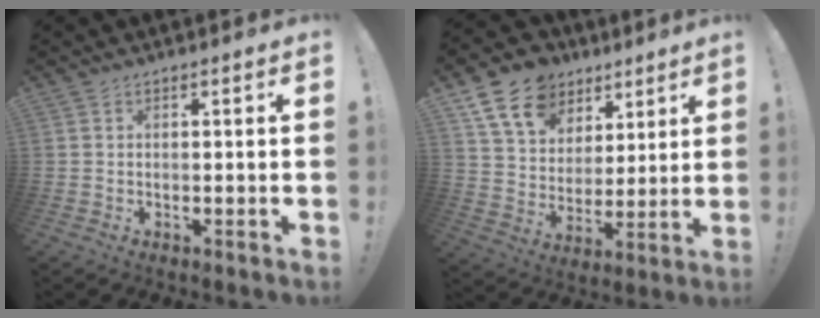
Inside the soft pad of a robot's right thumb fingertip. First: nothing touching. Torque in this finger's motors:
{"motor_torque": [-0.32, 0.78, 0.78, 0.58, 0.03]}